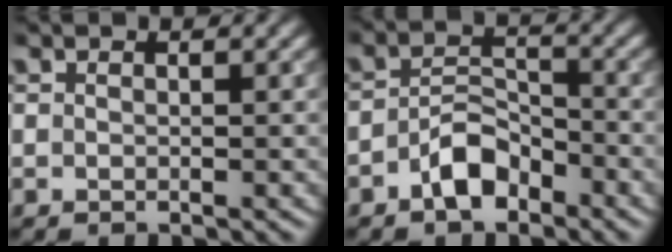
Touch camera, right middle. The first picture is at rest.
{"total": 3.6, "force": [-2.4, 1.8, 2.1], "torque": [-0.033, 0.011, -0.047]}